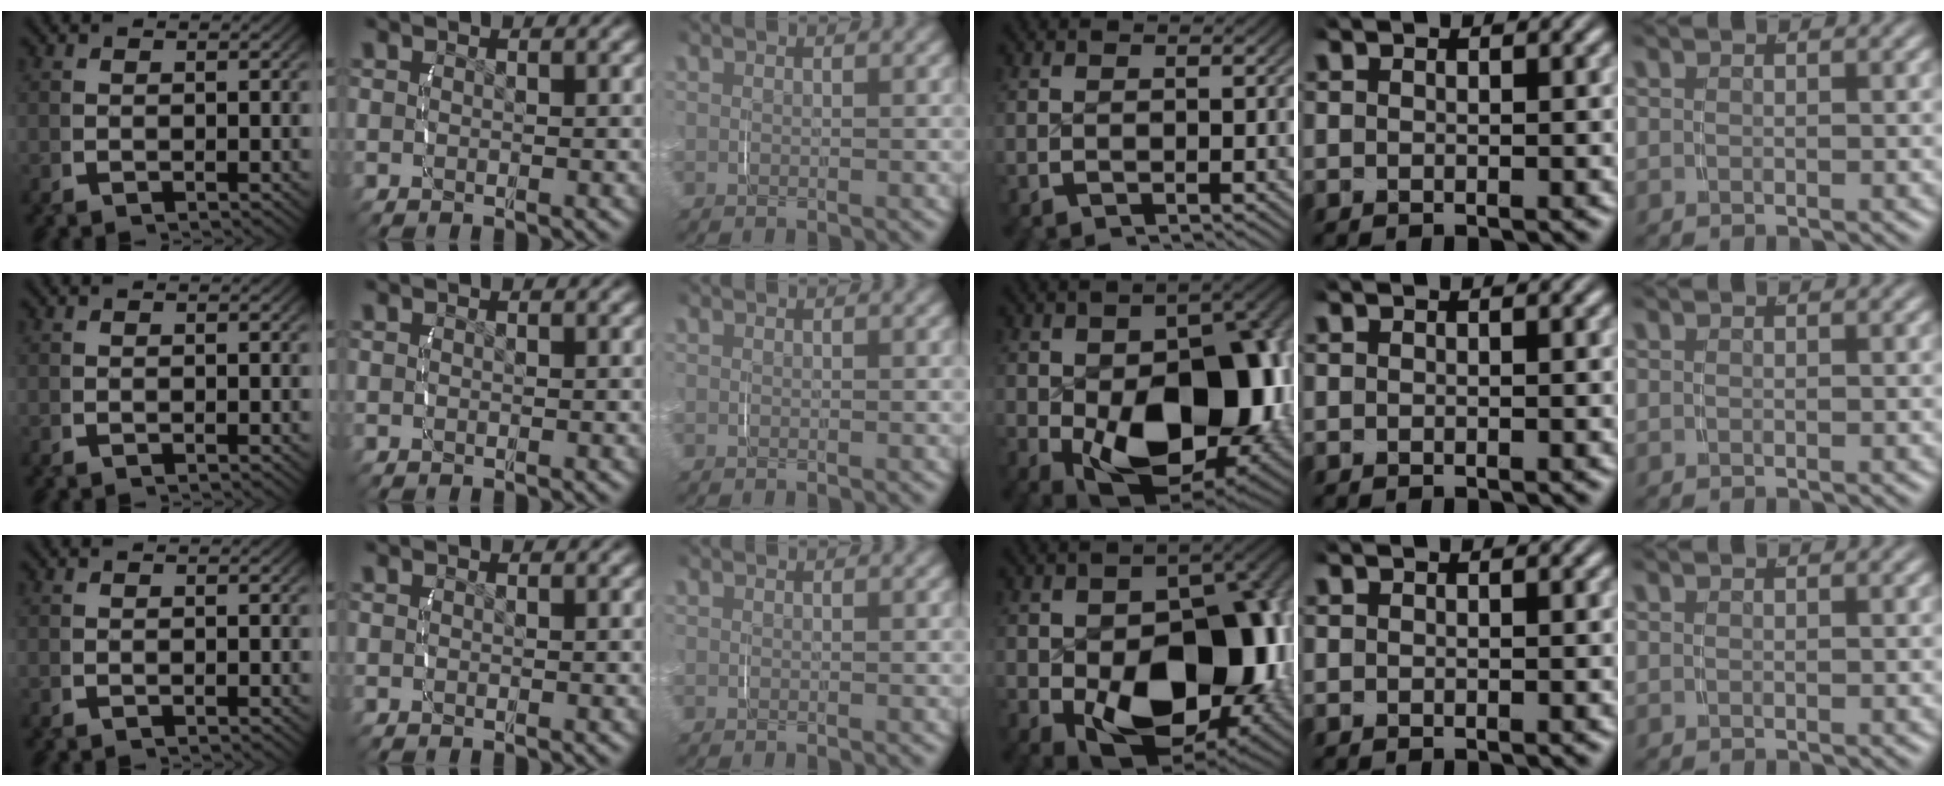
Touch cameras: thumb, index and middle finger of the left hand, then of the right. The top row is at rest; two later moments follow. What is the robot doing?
{"motion": "grasp_and_lifting", "object": "velcro strap"}